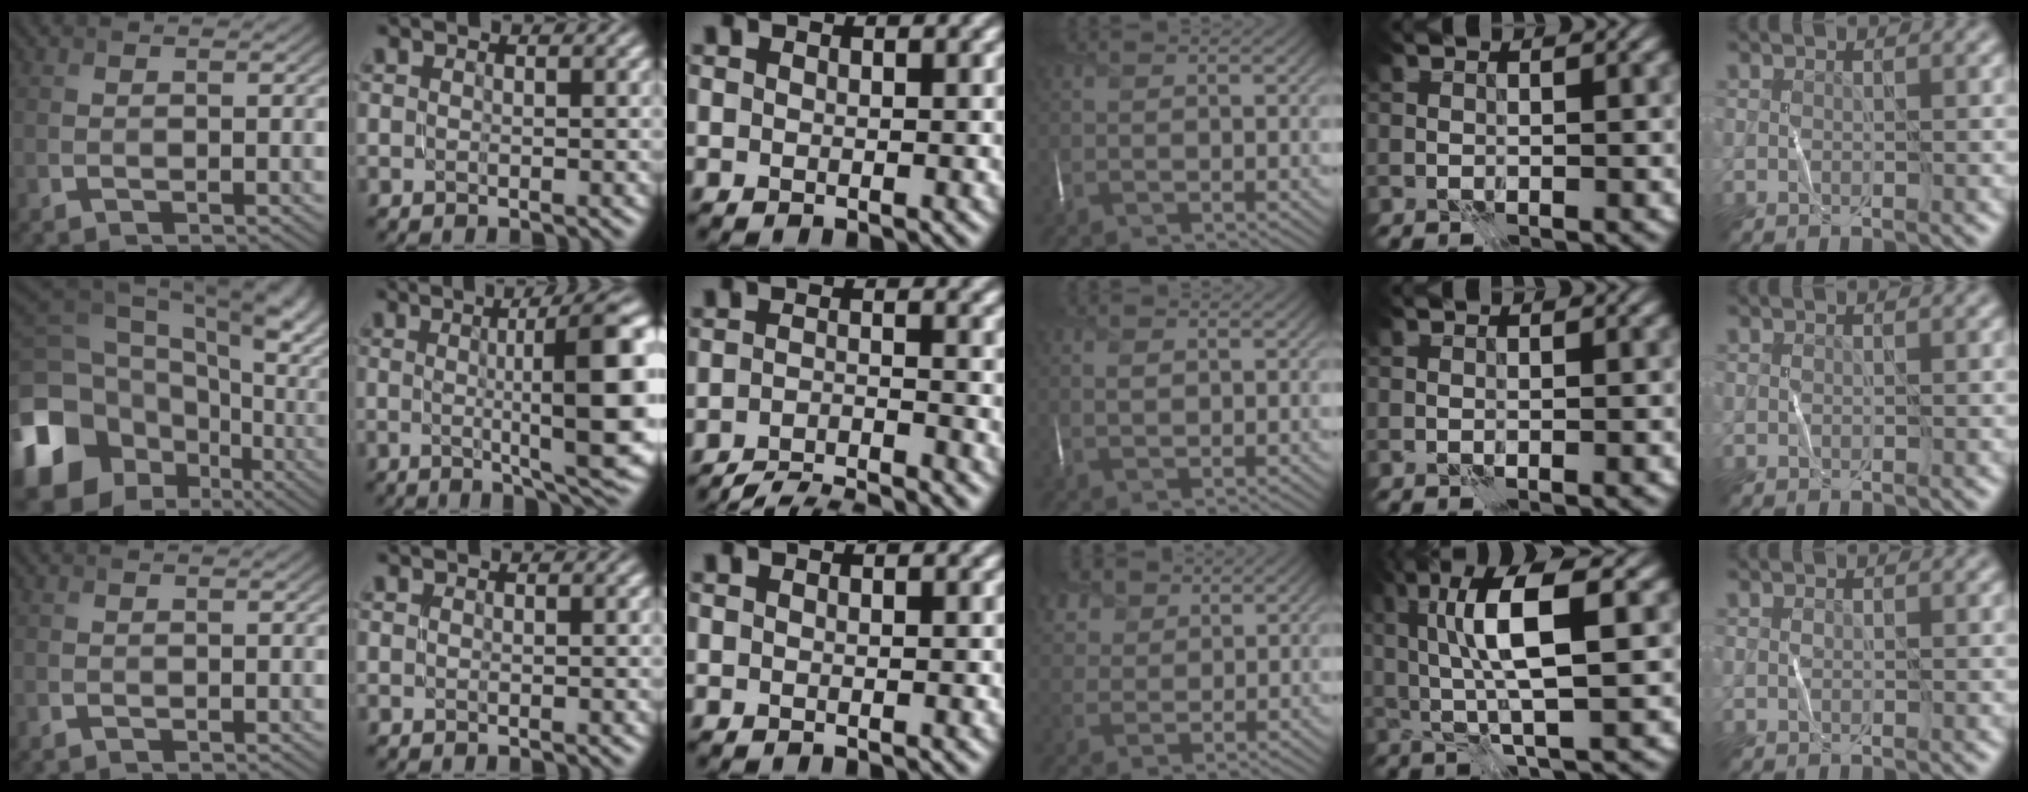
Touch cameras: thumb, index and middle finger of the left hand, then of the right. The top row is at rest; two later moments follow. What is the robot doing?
{"motion": "fold", "object": "scarf"}